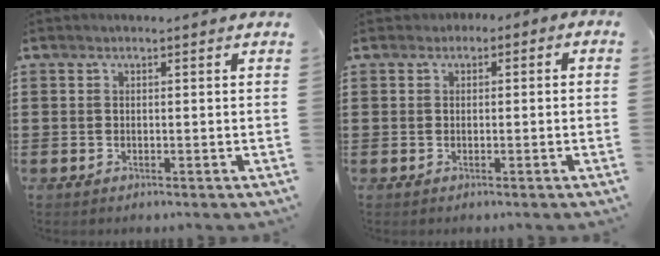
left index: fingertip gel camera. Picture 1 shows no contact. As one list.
[{"total": 1.2, "force": [-0.6, 0.9, 0.5], "torque": [-0.012, 0.006, -0.014]}]